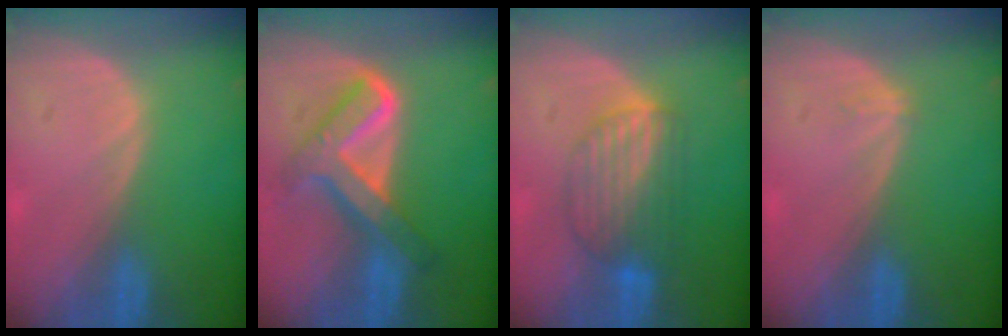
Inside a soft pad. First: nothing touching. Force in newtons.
{"total": 8.4, "press": 8.4, "slide": 0.7}
{"total": 6.7, "press": 6.7, "slide": 0.5}
{"total": 0.9, "press": 0.6, "slide": 0.6}